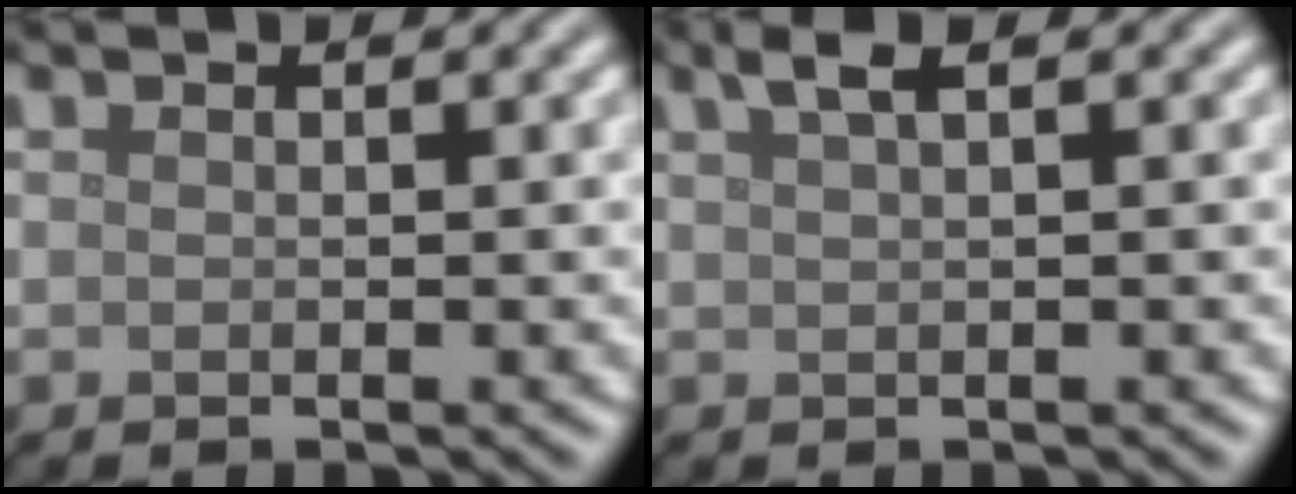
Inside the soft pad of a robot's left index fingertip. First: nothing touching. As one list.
[{"total": 2.0, "force": [1.2, 0.6, 1.5], "torque": [-0.020, 0.006, 0.018]}]